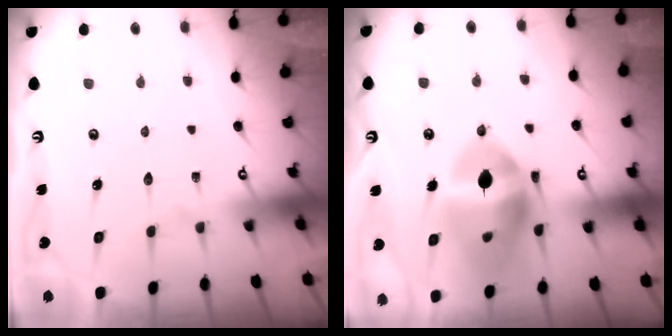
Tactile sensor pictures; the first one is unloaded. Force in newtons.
{"total": 18.3, "press": 18.2, "slide": 1.9}